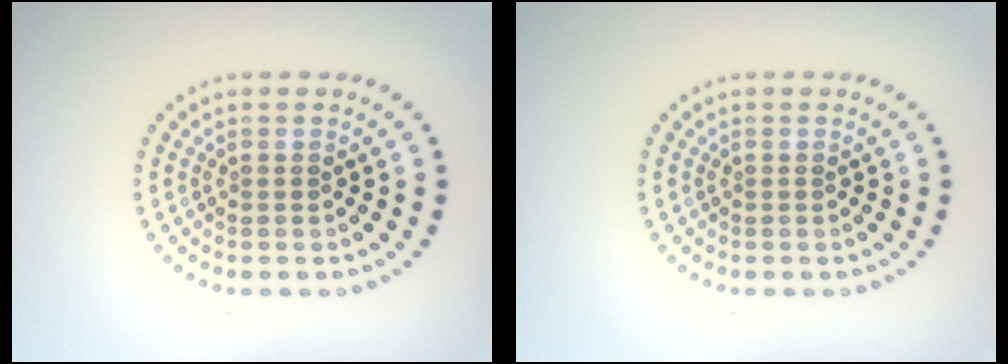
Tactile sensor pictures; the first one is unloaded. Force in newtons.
{"total": 0.0}